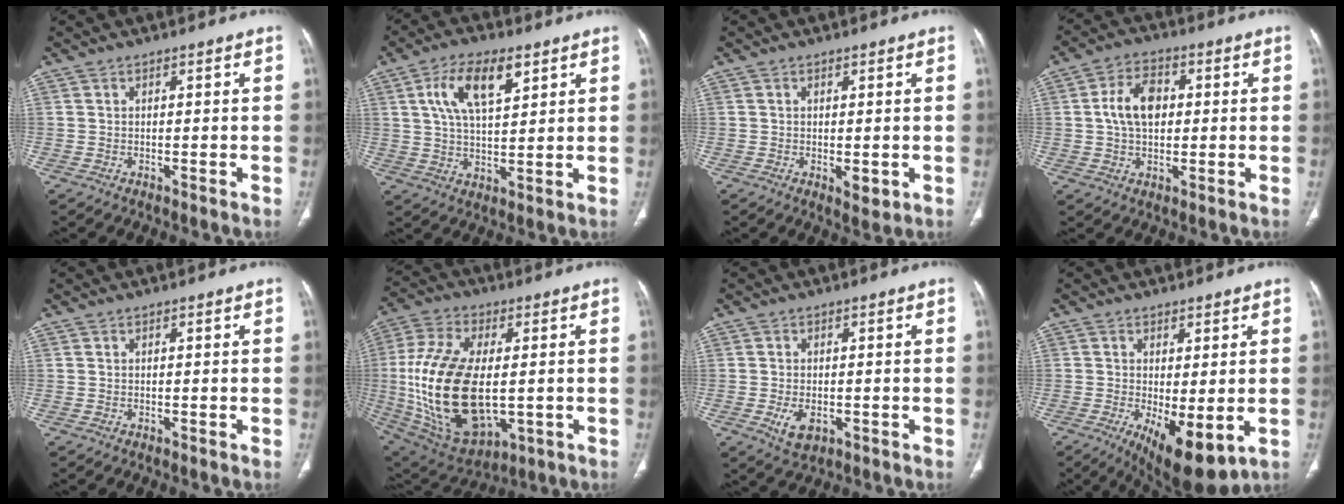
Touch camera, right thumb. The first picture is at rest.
{"total": 11.0, "force": [4.8, 4.9, 8.6], "torque": [-0.152, -0.010, 0.090]}
{"total": 2.7, "force": [-0.5, 1.3, 2.3], "torque": [-0.029, -0.007, -0.001]}
{"total": 8.6, "force": [1.0, 5.7, 6.3], "torque": [-0.100, 0.011, 0.014]}
{"total": 0.0}
{"total": 24.5, "force": [-1.2, 13.0, 20.8], "torque": [-0.429, -0.013, 0.002]}
{"total": 4.5, "force": [-1.4, 2.7, 3.4], "torque": [-0.059, -0.003, -0.015]}
{"total": 10.2, "force": [-2.5, 3.9, 9.1], "torque": [-0.139, -0.022, -0.024]}